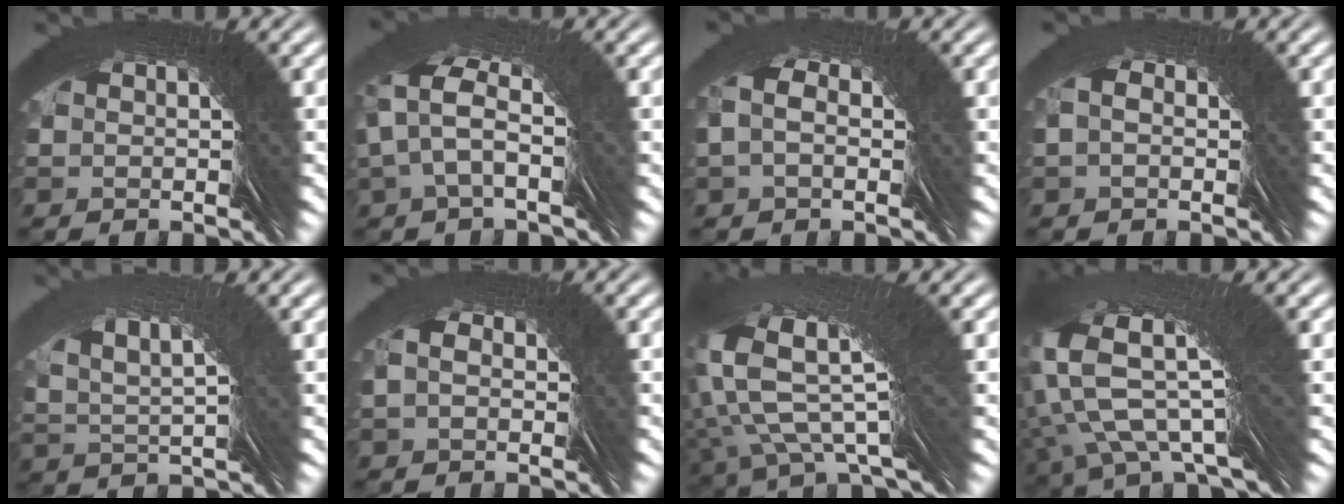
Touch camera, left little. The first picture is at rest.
{"total": 3.0, "force": [2.3, -1.6, -0.8], "torque": [0.000, 0.035, 0.031]}
{"total": 1.6, "force": [1.5, 0.3, 0.5], "torque": [-0.002, 0.021, 0.019]}
{"total": 0.9, "force": [0.9, -0.1, 0.2], "torque": [0.007, 0.016, 0.010]}
{"total": 6.7, "force": [4.9, -4.5, -0.4], "torque": [0.032, 0.054, 0.063]}
{"total": 1.3, "force": [1.2, 0.4, 0.3], "torque": [0.004, 0.018, 0.014]}
{"total": 5.8, "force": [4.2, -3.2, 2.5], "torque": [-0.059, 0.064, 0.052]}
{"total": 5.5, "force": [3.6, -2.5, 3.2], "torque": [-0.050, 0.062, 0.042]}